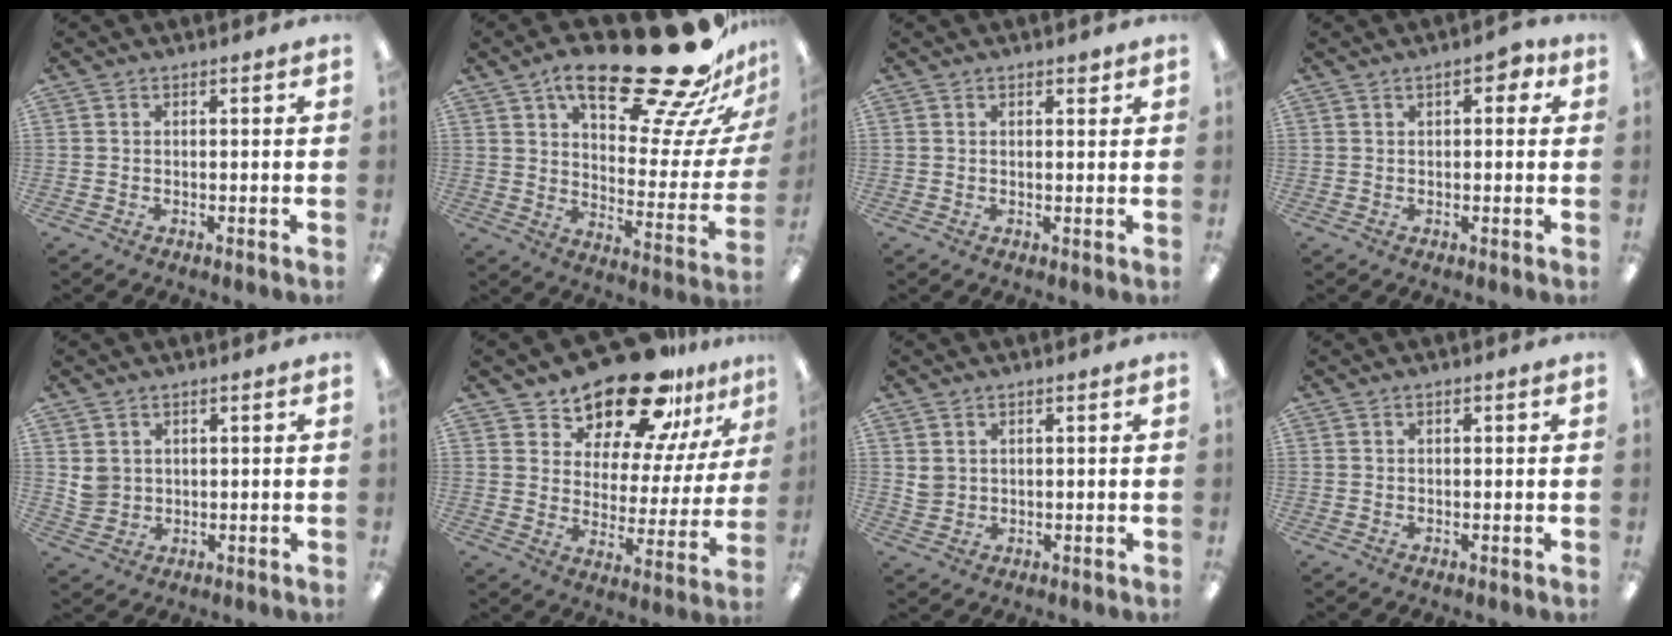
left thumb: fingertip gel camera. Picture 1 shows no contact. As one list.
[{"total": 28.6, "force": [19.6, 9.1, 18.7], "torque": [-0.256, -0.140, 0.313]}, {"total": 1.7, "force": [1.0, 0.9, 1.0], "torque": [-0.004, -0.004, 0.014]}, {"total": 4.3, "force": [1.8, 2.1, 3.3], "torque": [-0.044, 0.000, 0.025]}, {"total": 3.9, "force": [1.6, 3.5, 0.6], "torque": [-0.013, 0.001, 0.031]}, {"total": 20.1, "force": [16.9, 7.3, 8.0], "torque": [-0.136, -0.130, 0.296]}, {"total": 2.9, "force": [1.4, 2.5, 0.6], "torque": [-0.016, 0.005, 0.028]}, {"total": 0.8, "force": [0.4, 0.5, 0.5], "torque": [-0.002, 0.000, 0.005]}]